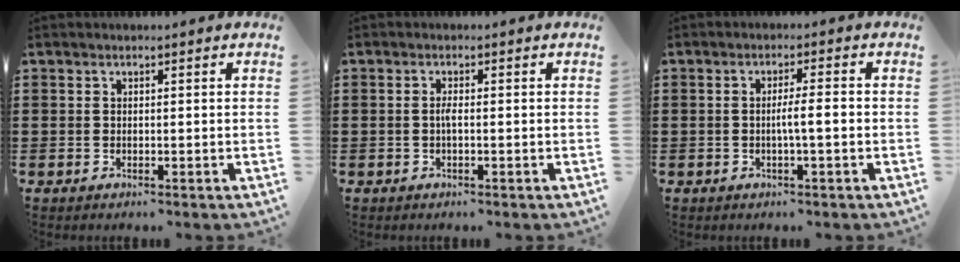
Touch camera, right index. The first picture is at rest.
{"total": 1.5, "force": [-0.4, 0.2, 1.4], "torque": [-0.038, -0.002, -0.009]}
{"total": 3.0, "force": [-0.6, 0.2, 2.9], "torque": [-0.051, -0.004, -0.011]}